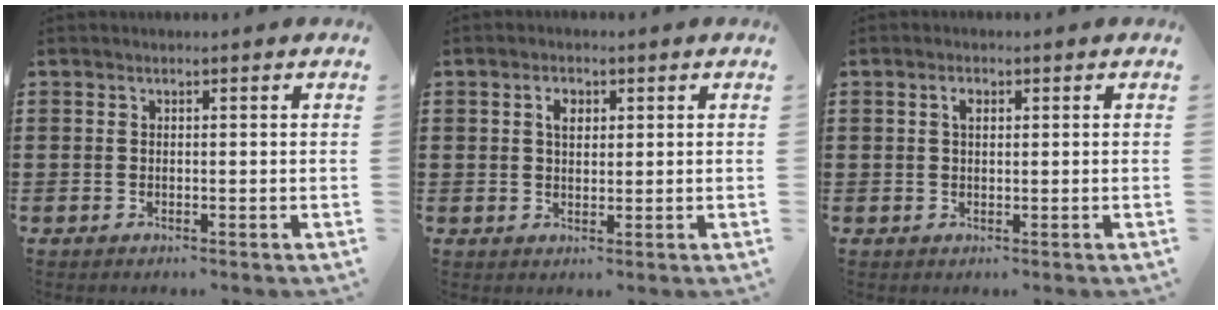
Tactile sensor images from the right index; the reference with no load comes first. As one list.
[{"total": 2.5, "force": [0.8, 1.5, 1.8], "torque": [-0.032, 0.006, 0.010]}, {"total": 1.4, "force": [0.4, 0.8, 1.1], "torque": [-0.023, 0.008, 0.006]}]